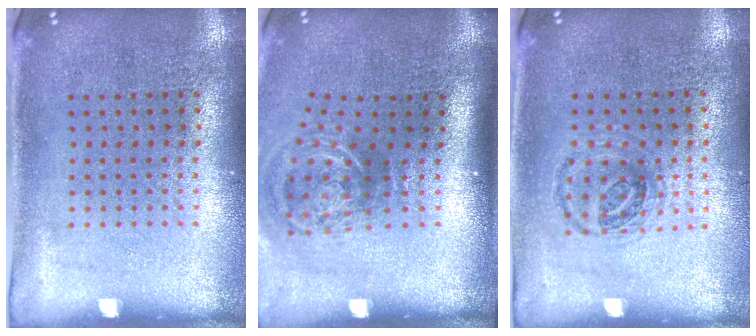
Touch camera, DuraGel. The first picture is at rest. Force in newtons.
{"total": 2.1, "press": 1.3, "slide": 1.7}
{"total": 1.0, "press": 0.9, "slide": 0.2}